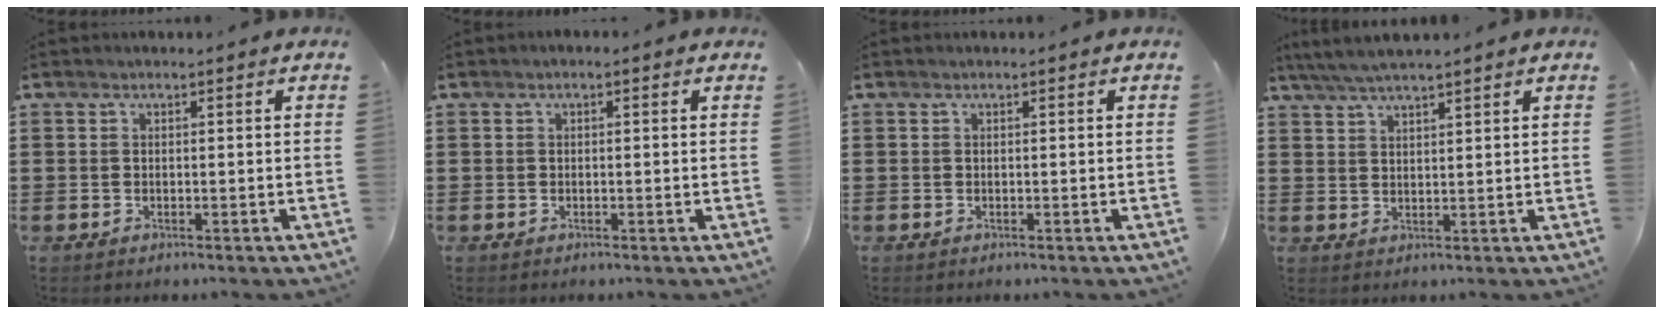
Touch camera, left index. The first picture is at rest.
{"total": 0.5, "force": [-0.3, 0.1, 0.4], "torque": [-0.007, -0.003, -0.005]}
{"total": 0.0}
{"total": 3.5, "force": [3.1, 0.0, 1.7], "torque": [-0.039, -0.003, 0.057]}